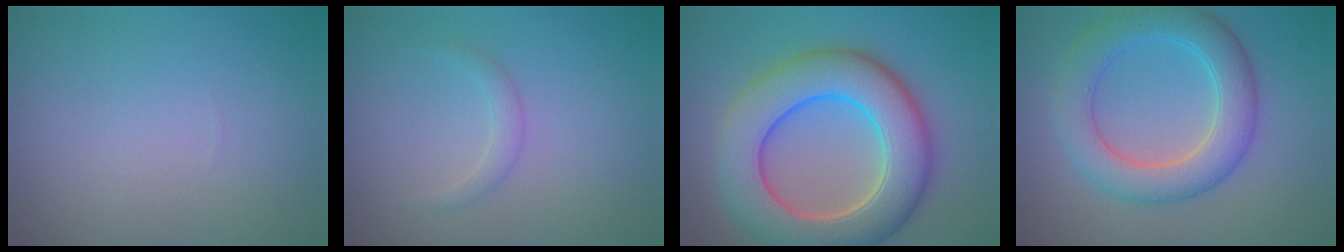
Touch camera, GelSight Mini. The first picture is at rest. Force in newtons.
{"total": 1.2, "press": 1.2, "slide": 0.1}
{"total": 10.5, "press": 10.5, "slide": 0.6}
{"total": 6.0, "press": 6.0, "slide": 0.1}